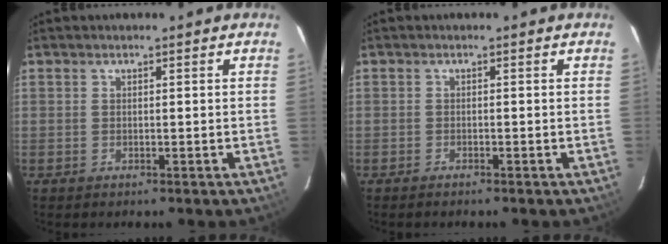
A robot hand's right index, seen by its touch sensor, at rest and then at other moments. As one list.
[{"total": 0.7, "force": [-0.6, 0.0, 0.2], "torque": [-0.005, -0.002, -0.012]}]